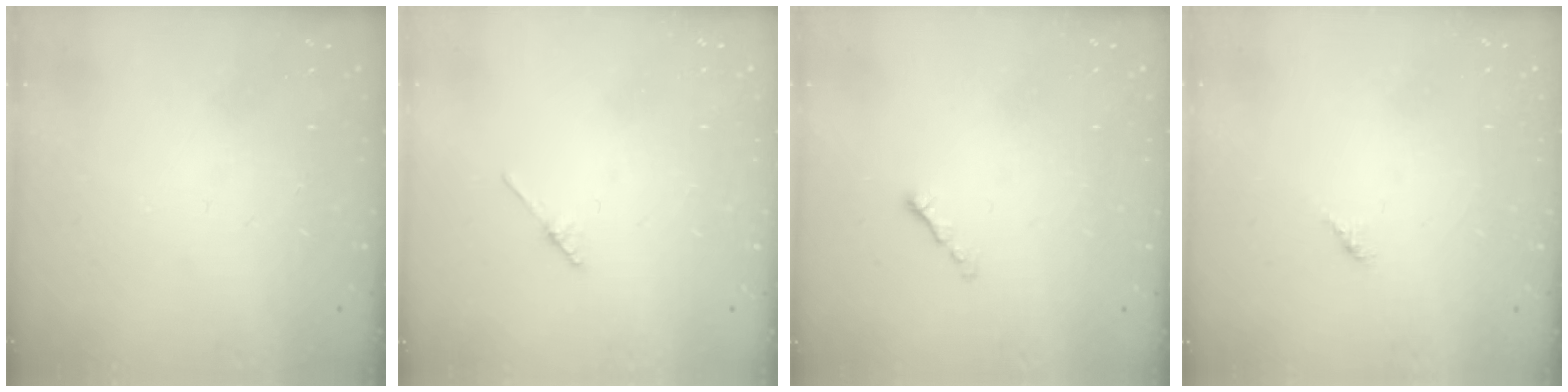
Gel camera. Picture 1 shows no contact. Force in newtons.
{"total": 2.1, "press": 2.1, "slide": 0.1}
{"total": 0.8, "press": 0.6, "slide": 0.4}
{"total": 1.5, "press": 1.4, "slide": 0.4}